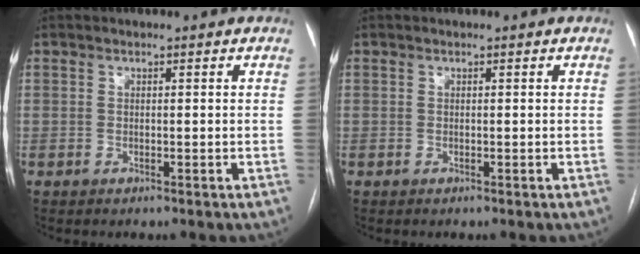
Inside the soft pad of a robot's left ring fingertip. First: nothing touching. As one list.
[{"total": 0.0}]